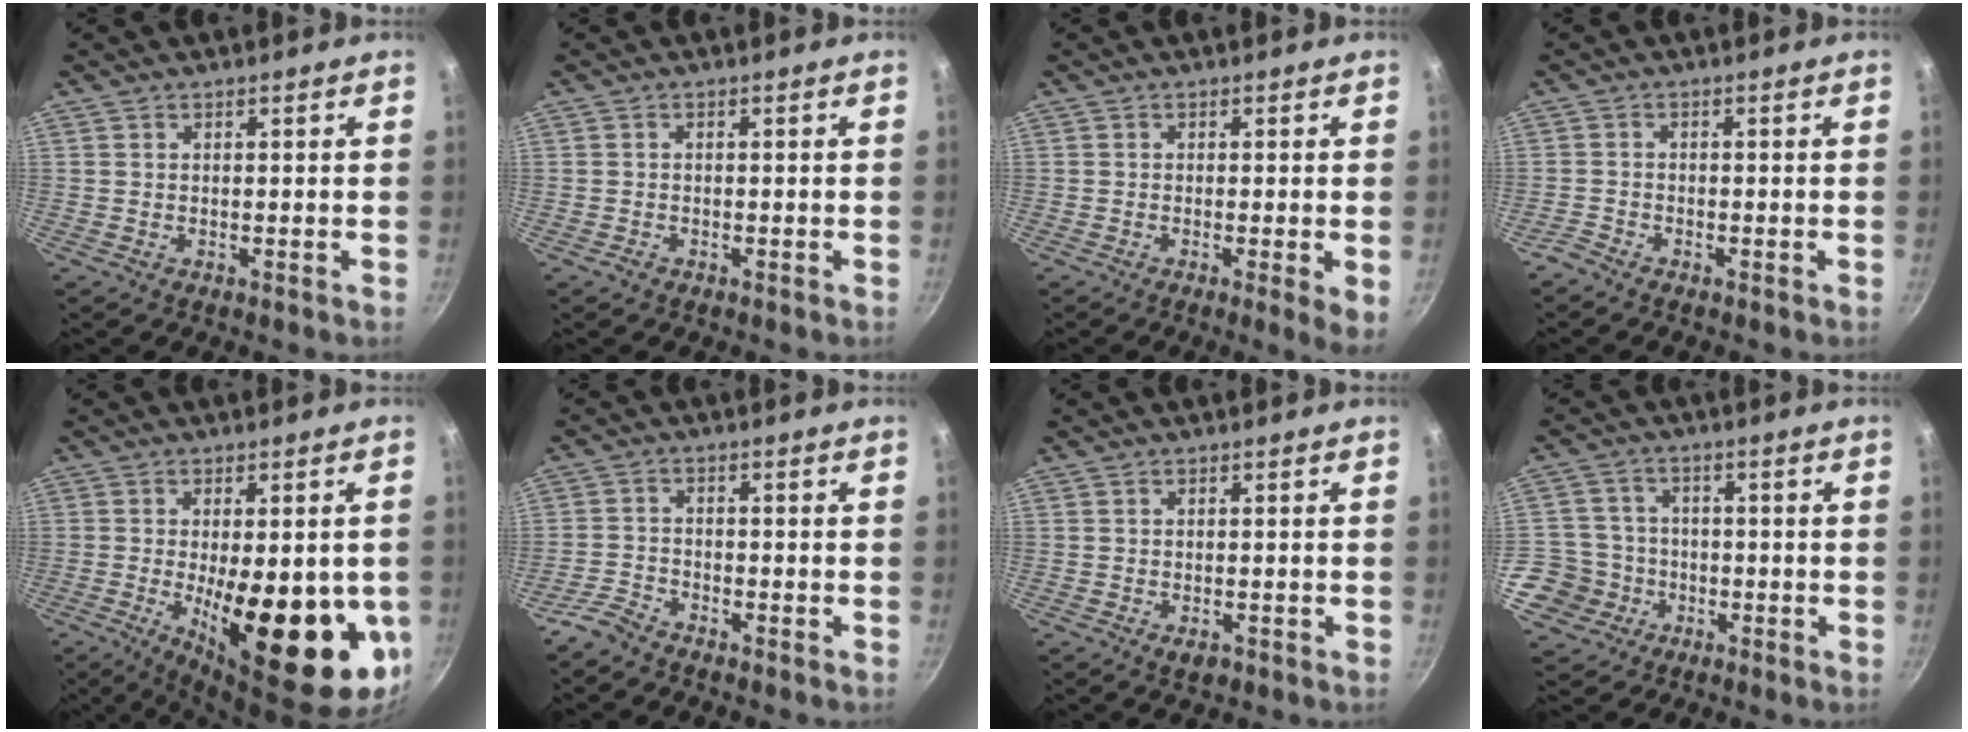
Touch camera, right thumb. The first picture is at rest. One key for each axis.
{"total": 1.0, "fx": -0.7, "fy": 0.7, "fz": 0.3, "tx": -0.010, "ty": 0.007, "tz": -0.013}
{"total": 4.3, "fx": -0.8, "fy": 0.7, "fz": 4.2, "tx": -0.054, "ty": -0.009, "tz": -0.011}
{"total": 1.9, "fx": -1.7, "fy": 0.6, "fz": 0.5, "tx": -0.021, "ty": 0.013, "tz": -0.038}
{"total": 22.6, "fx": -3.9, "fy": 8.4, "fz": 20.6, "tx": -0.270, "ty": -0.022, "tz": -0.042}
{"total": 3.7, "fx": -3.3, "fy": 1.4, "fz": 1.2, "tx": -0.027, "ty": 0.026, "tz": -0.072}
{"total": 2.1, "fx": -1.0, "fy": 1.2, "fz": 1.5, "tx": -0.022, "ty": 0.002, "tz": -0.013}
{"total": 8.9, "fx": -2.9, "fy": 8.3, "fz": 1.7, "tx": -0.008, "ty": 0.033, "tz": -0.059}